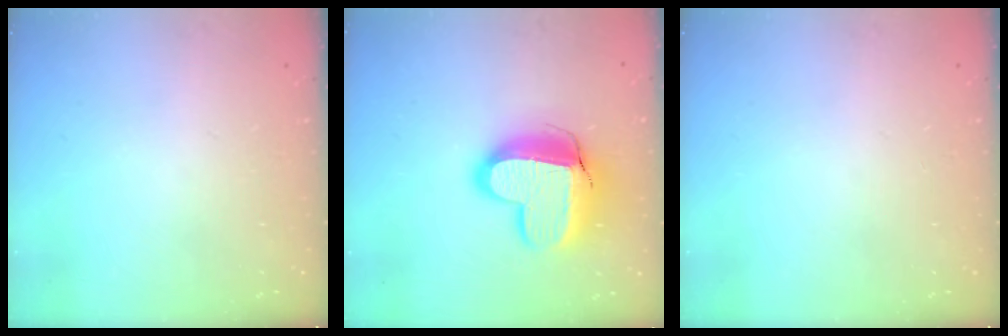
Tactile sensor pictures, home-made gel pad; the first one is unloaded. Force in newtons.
{"total": 17.3, "press": 17.2, "slide": 1.3}
{"total": 0.0}